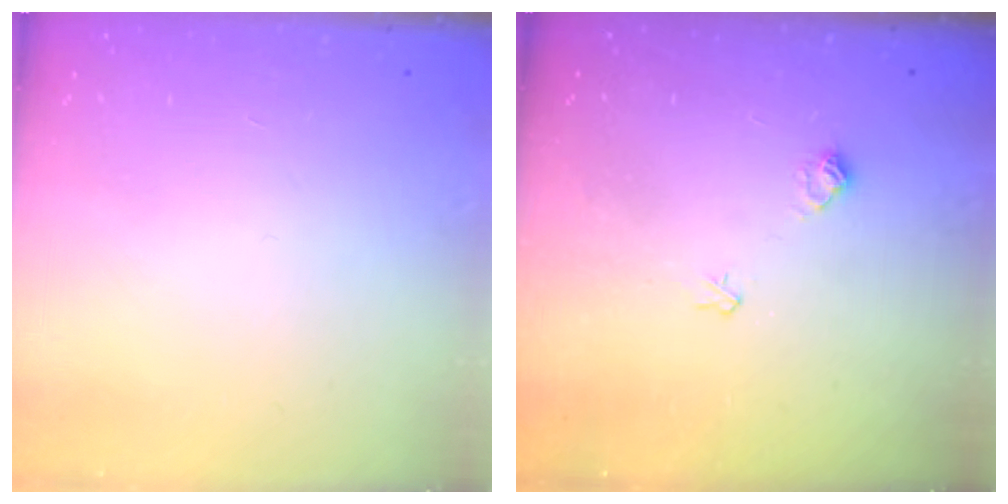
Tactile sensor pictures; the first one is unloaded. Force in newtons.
{"total": 7.8, "press": 7.8, "slide": 0.8}